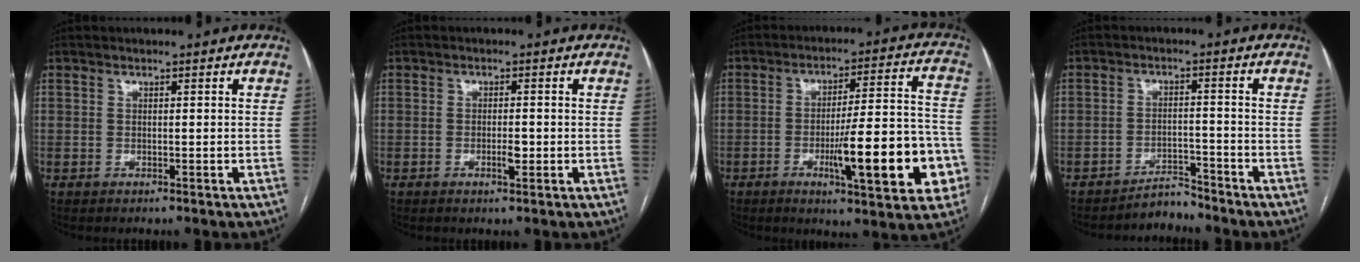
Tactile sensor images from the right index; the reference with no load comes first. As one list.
[{"total": 2.1, "force": [-0.6, 0.6, 1.9], "torque": [-0.032, 0.000, -0.009]}, {"total": 16.9, "force": [-5.5, 3.0, 15.7], "torque": [-0.200, 0.016, -0.072]}, {"total": 3.4, "force": [-3.3, 0.6, -0.3], "torque": [0.009, -0.004, -0.053]}]